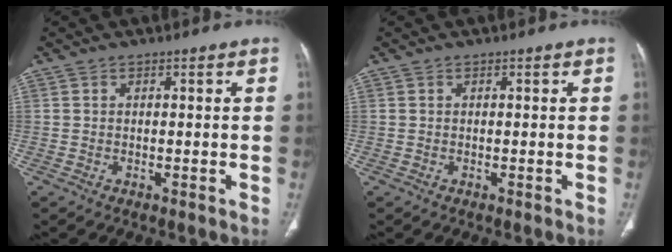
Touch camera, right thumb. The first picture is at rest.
{"total": 0.0}